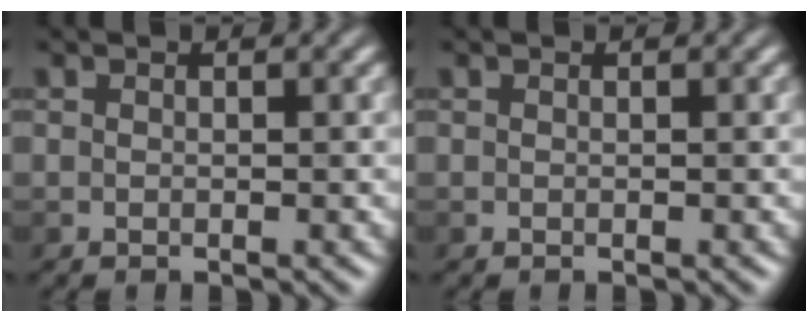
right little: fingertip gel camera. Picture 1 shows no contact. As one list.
[{"total": 0.0}]